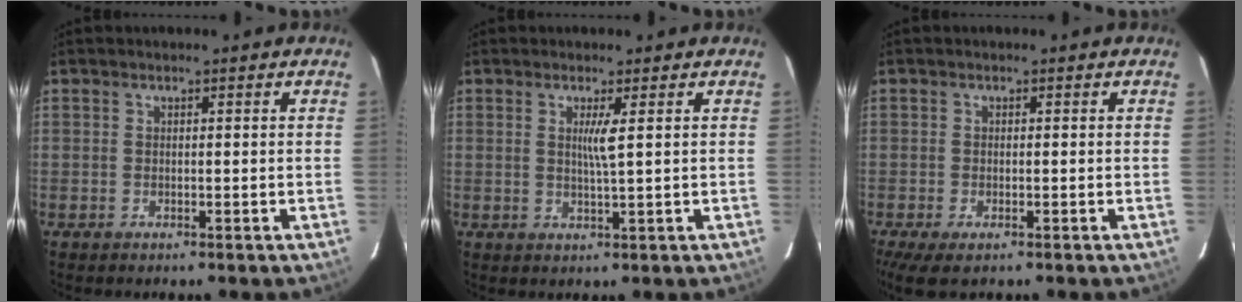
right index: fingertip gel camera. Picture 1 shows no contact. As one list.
[{"total": 2.6, "force": [0.7, -0.5, 2.4], "torque": [-0.048, -0.006, 0.013]}, {"total": 5.7, "force": [-3.8, 2.0, 3.7], "torque": [-0.068, -0.017, -0.063]}]